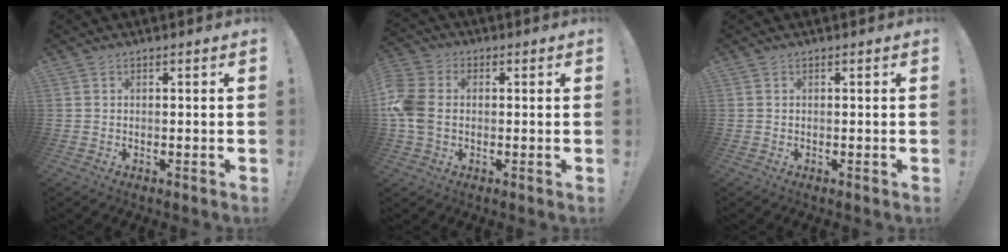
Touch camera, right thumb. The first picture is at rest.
{"total": 10.4, "force": [-0.5, 7.7, 7.0], "torque": [-0.165, 0.006, -0.009]}
{"total": 0.0}